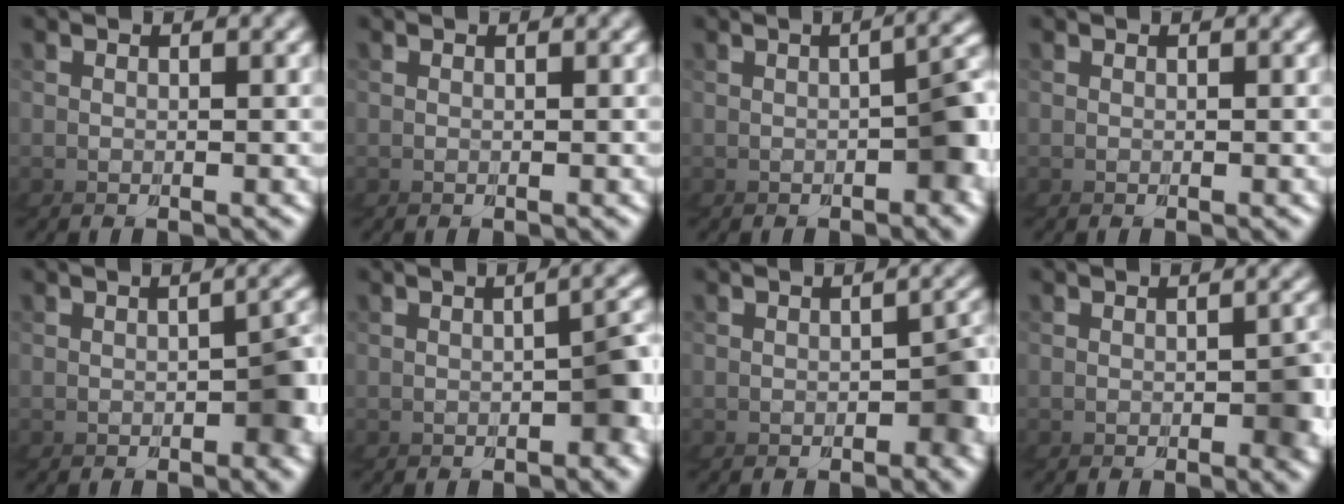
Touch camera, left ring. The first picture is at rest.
{"total": 0.0}
{"total": 4.9, "force": [-1.2, 1.1, 4.6], "torque": [-0.050, 0.011, -0.016]}
{"total": 0.0}
{"total": 3.4, "force": [-1.0, 0.8, 3.1], "torque": [-0.039, 0.002, -0.014]}
{"total": 4.3, "force": [-1.1, 0.9, 4.1], "torque": [-0.045, 0.009, -0.014]}
{"total": 3.3, "force": [-1.2, 1.4, 2.7], "torque": [-0.033, -0.004, -0.017]}
{"total": 2.0, "force": [-0.7, 0.4, 1.8], "torque": [-0.010, 0.005, -0.014]}